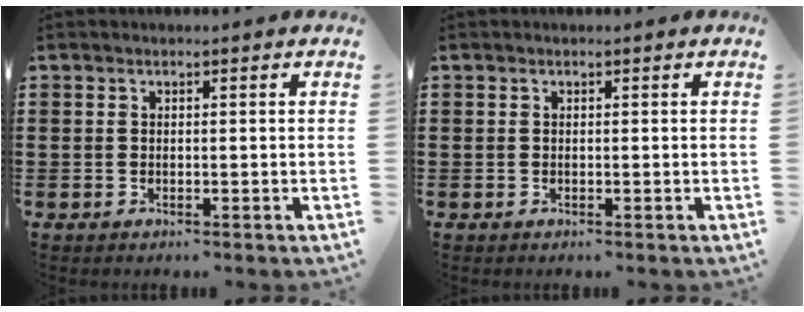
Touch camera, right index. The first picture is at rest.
{"total": 0.0}